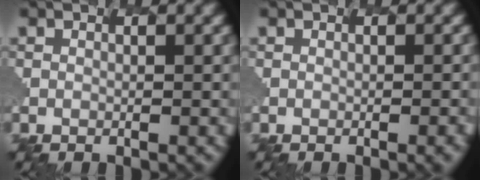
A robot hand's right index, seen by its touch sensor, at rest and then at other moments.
{"total": 2.7, "force": [-0.6, 1.2, 2.4], "torque": [-0.010, 0.004, -0.005]}